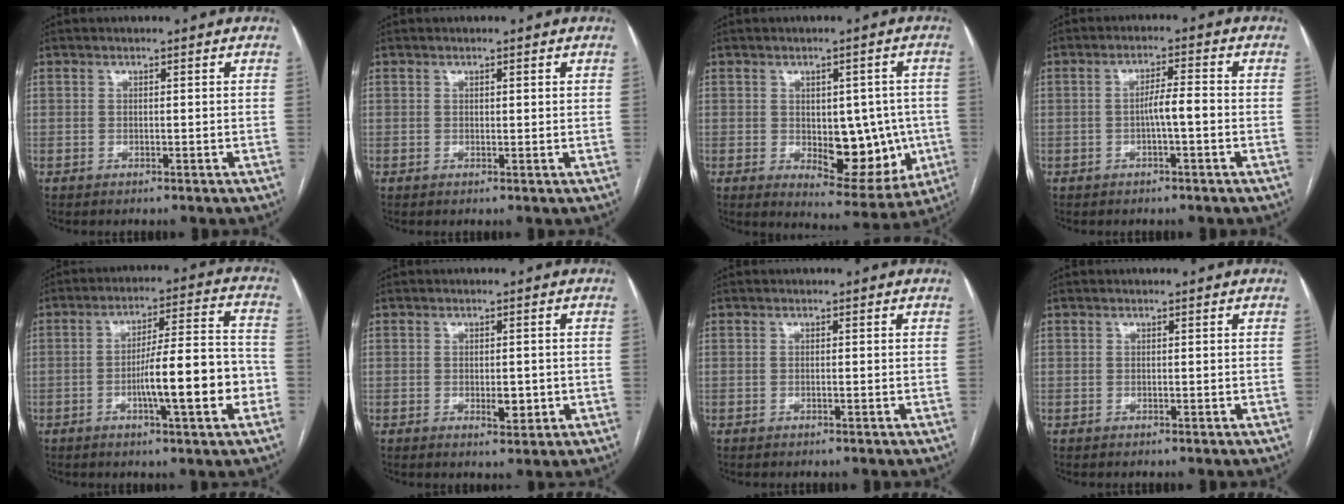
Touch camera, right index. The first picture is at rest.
{"total": 0.7, "force": [0.4, 0.2, 0.6], "torque": [-0.012, 0.001, 0.005]}
{"total": 11.7, "force": [-1.4, 5.9, 10.0], "torque": [-0.112, 0.004, 0.001]}
{"total": 3.7, "force": [-0.9, 0.2, 3.6], "torque": [-0.058, 0.008, -0.014]}
{"total": 13.0, "force": [-3.6, 1.4, 12.4], "torque": [-0.193, 0.013, -0.055]}
{"total": 3.1, "force": [-0.6, 1.5, 2.7], "torque": [-0.038, -0.002, -0.003]}
{"total": 0.0}
{"total": 0.0}